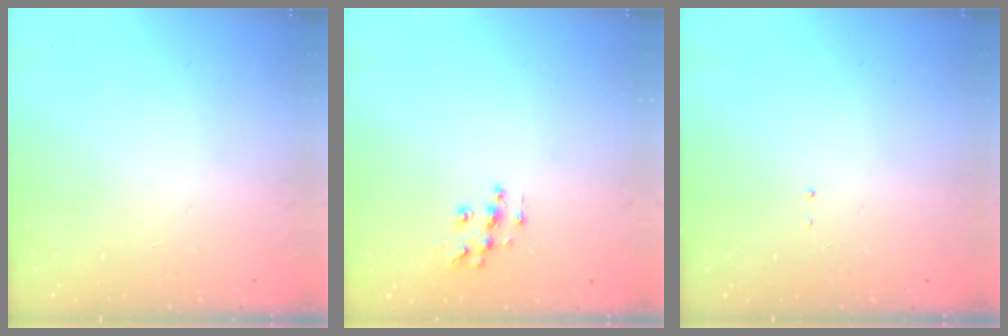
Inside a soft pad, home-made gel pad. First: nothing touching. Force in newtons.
{"total": 8.6, "press": 8.6, "slide": 0.3}
{"total": 0.7, "press": 0.7, "slide": 0.1}